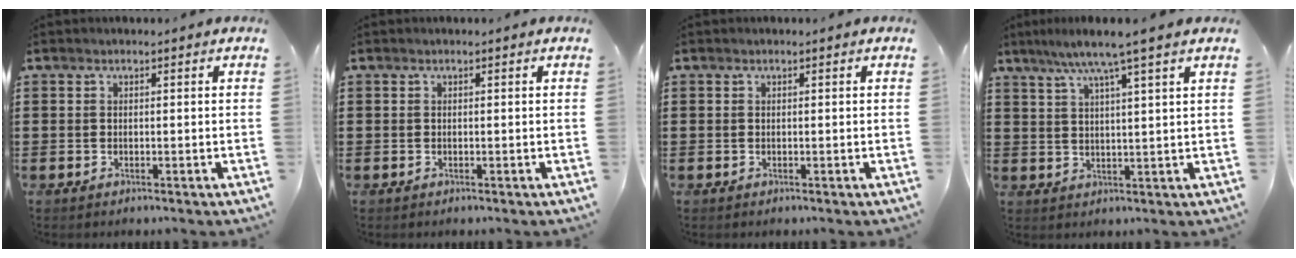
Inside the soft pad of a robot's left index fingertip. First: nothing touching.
{"total": 0.0}
{"total": 0.0}
{"total": 6.1, "force": [4.5, -0.7, 4.1], "torque": [-0.093, -0.007, 0.075]}